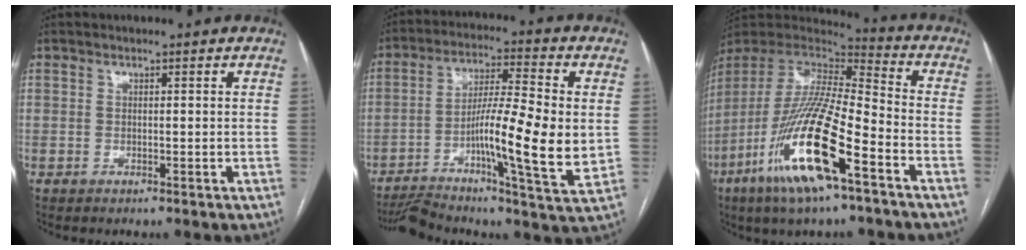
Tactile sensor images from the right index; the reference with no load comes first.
{"total": 17.9, "force": [-3.2, 1.7, 17.5], "torque": [-0.299, -0.001, -0.053]}
{"total": 21.8, "force": [-10.5, 3.1, 18.9], "torque": [-0.406, -0.046, -0.197]}